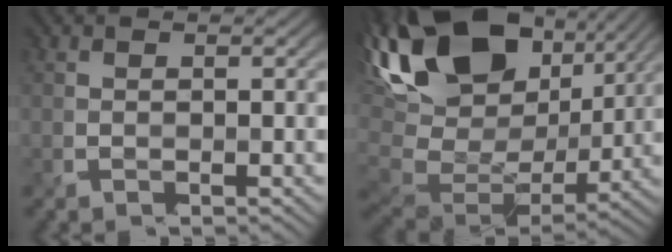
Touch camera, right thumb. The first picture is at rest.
{"total": 20.1, "force": [8.8, 10.6, 14.7], "torque": [-0.322, 0.030, 0.158]}